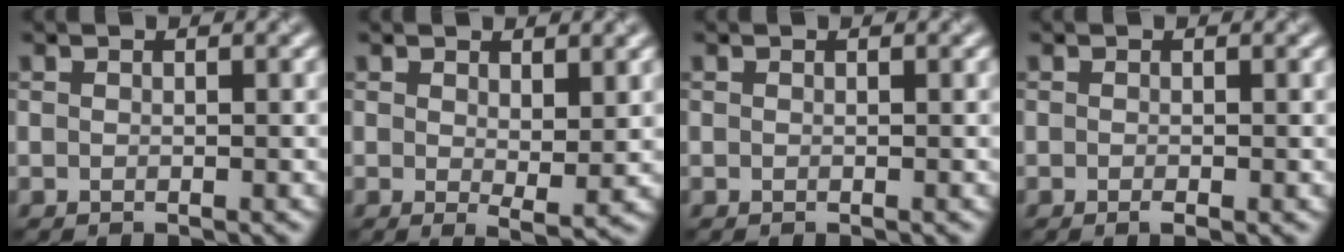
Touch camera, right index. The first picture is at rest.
{"total": 2.6, "force": [0.8, 1.0, 2.3], "torque": [-0.035, -0.009, 0.017]}
{"total": 0.0}
{"total": 0.6, "force": [-0.3, 0.1, 0.5], "torque": [-0.009, -0.004, -0.005]}